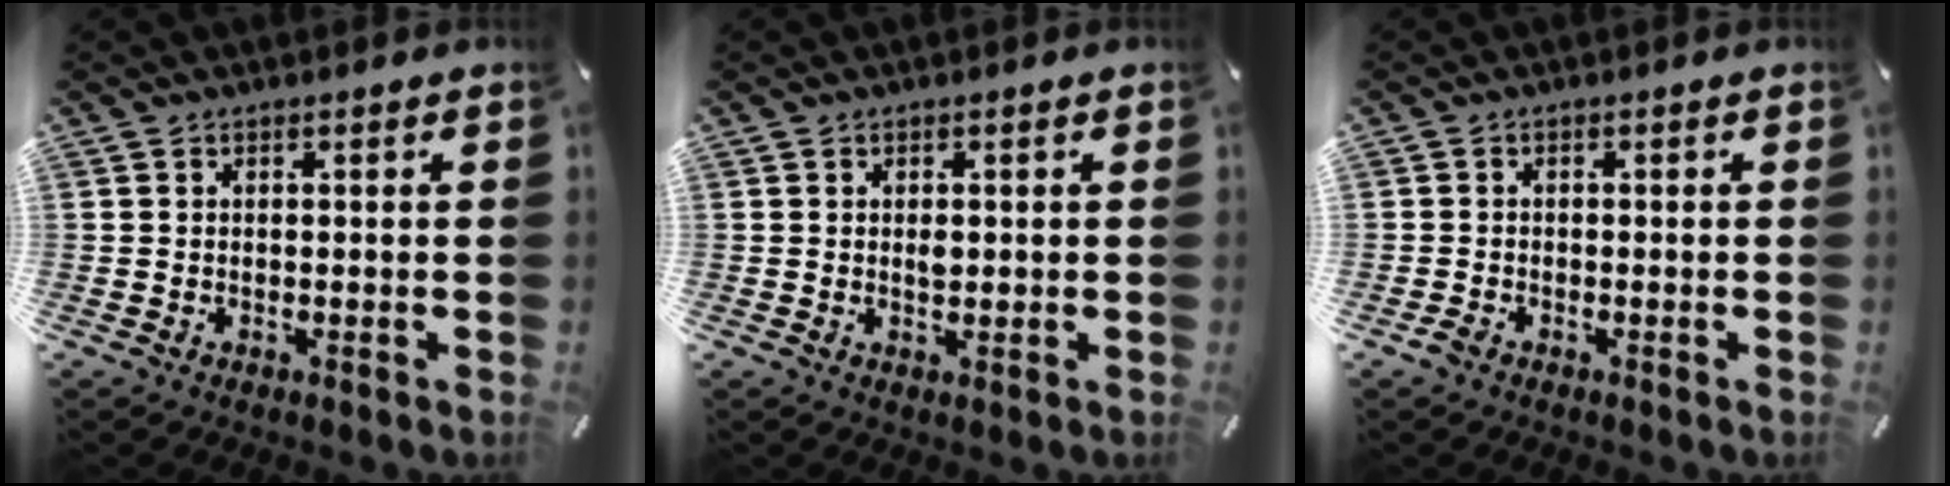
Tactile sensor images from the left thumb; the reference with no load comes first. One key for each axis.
{"total": 1.7, "fx": 0.2, "fy": 1.1, "fz": 1.3, "tx": -0.019, "ty": -0.002, "tz": 0.001}
{"total": 1.3, "fx": -0.9, "fy": 0.9, "fz": 0.4, "tx": -0.005, "ty": 0.005, "tz": -0.020}